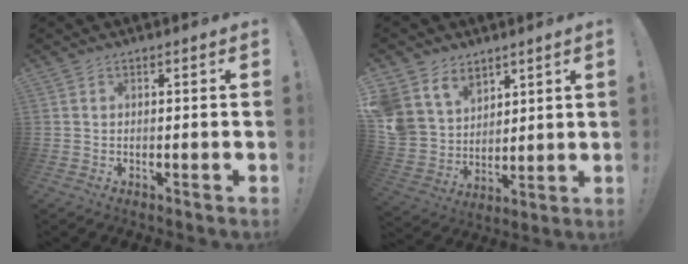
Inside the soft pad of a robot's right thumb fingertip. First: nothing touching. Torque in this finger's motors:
{"motor_torque": [2.20, 2.40, 0.30, 0.18, 0.33]}